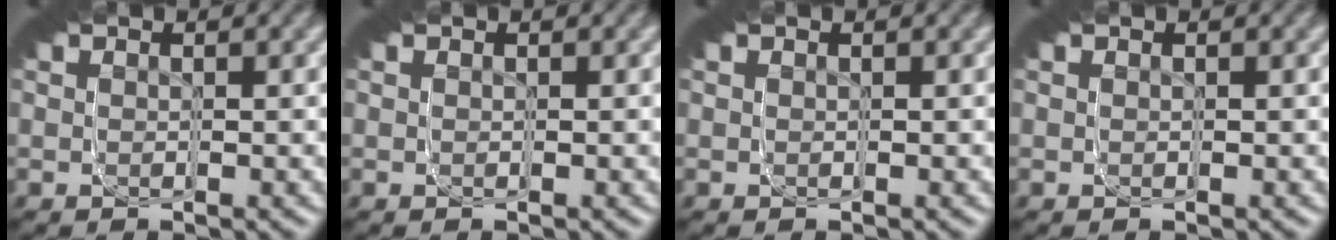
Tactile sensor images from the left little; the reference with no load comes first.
{"total": 0.0}
{"total": 0.0}
{"total": 0.0}